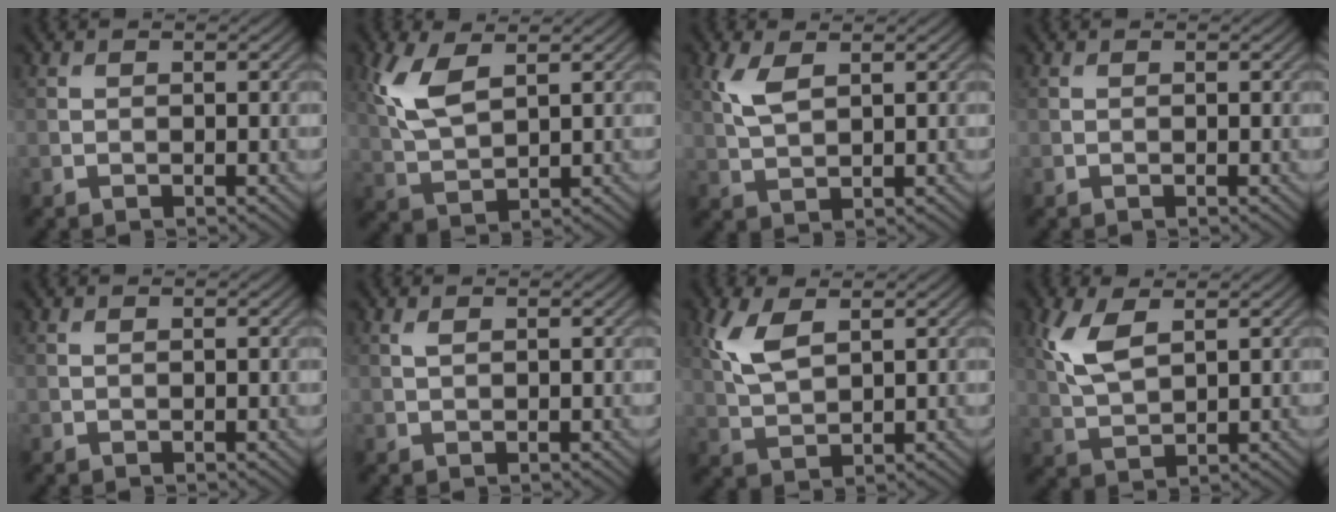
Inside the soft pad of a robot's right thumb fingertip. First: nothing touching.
{"total": 7.0, "force": [2.8, 3.2, 5.5], "torque": [-0.137, 0.005, 0.057]}
{"total": 4.1, "force": [1.7, 1.8, 3.2], "torque": [-0.082, 0.004, 0.038]}
{"total": 0.0}
{"total": 0.0}
{"total": 0.9, "force": [0.5, 0.3, 0.7], "torque": [-0.021, 0.001, 0.011]}
{"total": 5.8, "force": [2.4, 2.7, 4.5], "torque": [-0.115, 0.003, 0.050]}
{"total": 6.3, "force": [2.6, 2.9, 5.0], "torque": [-0.126, 0.004, 0.052]}